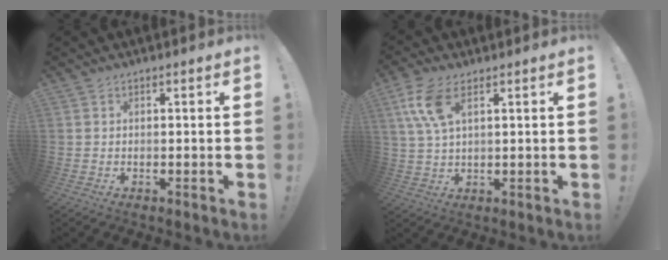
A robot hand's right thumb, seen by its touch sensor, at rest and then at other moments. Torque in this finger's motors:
{"motor_torque": [0.77, 0.81, 0.31, 0.42, 0.04]}